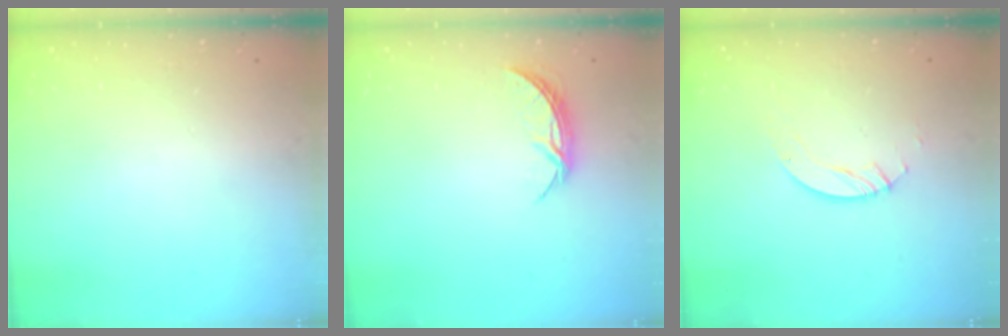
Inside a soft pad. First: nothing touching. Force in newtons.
{"total": 5.6, "press": 5.6, "slide": 0.5}
{"total": 4.0, "press": 4.0, "slide": 0.3}